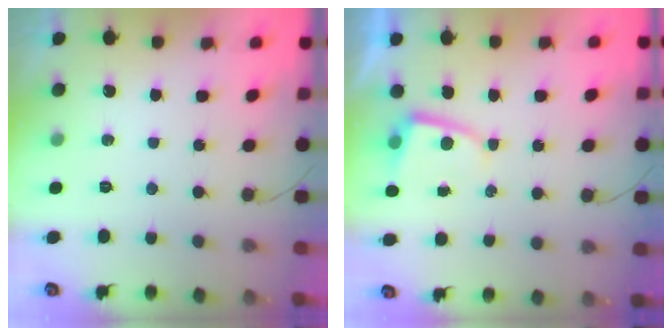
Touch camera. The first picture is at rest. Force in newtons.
{"total": 2.6, "press": 2.6, "slide": 0.3}